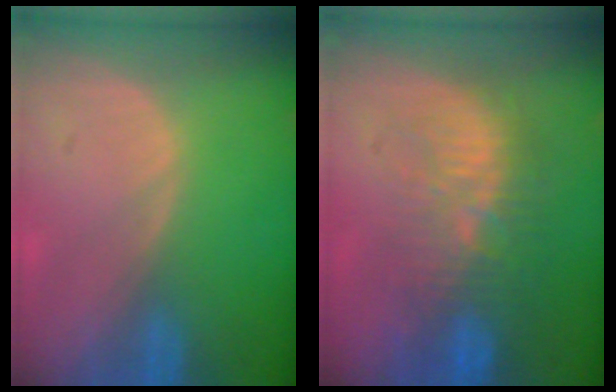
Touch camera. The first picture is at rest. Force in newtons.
{"total": 9.6, "press": 9.0, "slide": 3.5}